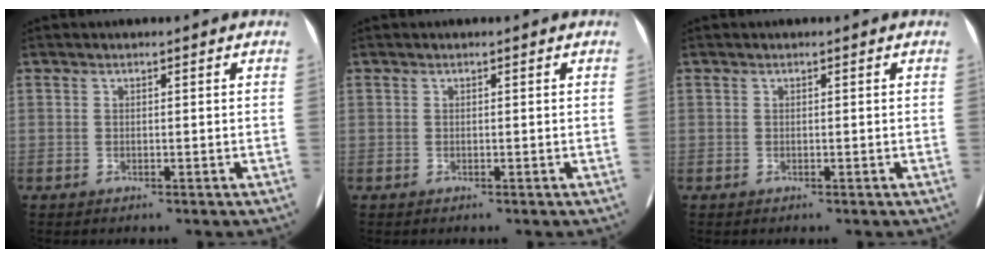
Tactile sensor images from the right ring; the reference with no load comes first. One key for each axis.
{"total": 0.0}
{"total": 0.0}